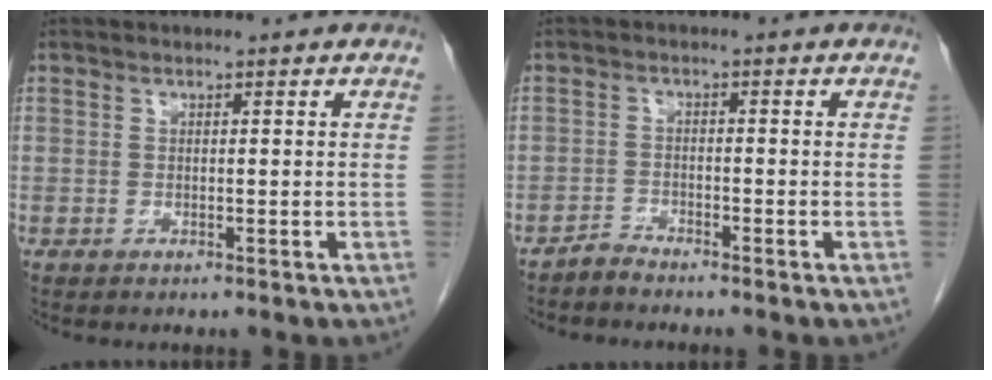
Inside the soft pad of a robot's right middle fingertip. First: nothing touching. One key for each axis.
{"total": 1.6, "fx": -1.6, "fy": 0.0, "fz": -0.1, "tx": 0.007, "ty": -0.004, "tz": -0.031}